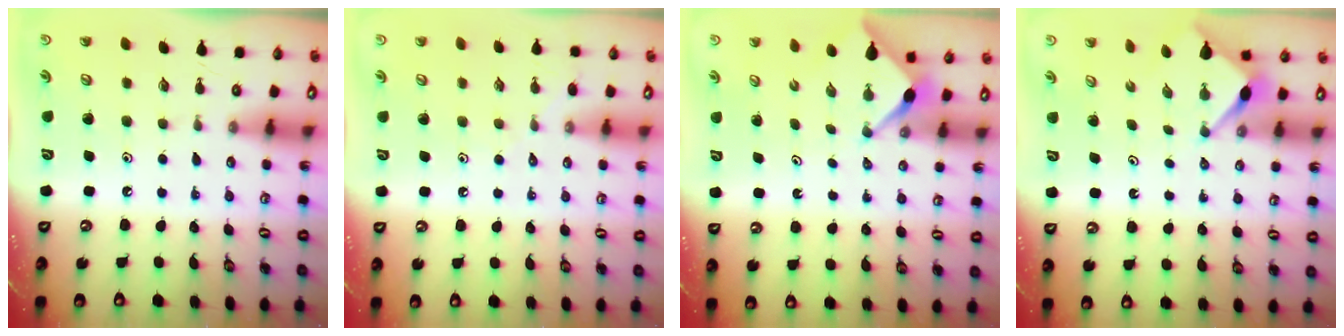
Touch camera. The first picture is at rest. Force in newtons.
{"total": 5.7, "press": 5.6, "slide": 0.7}
{"total": 2.6, "press": 2.5, "slide": 0.4}
{"total": 3.6, "press": 3.5, "slide": 0.3}